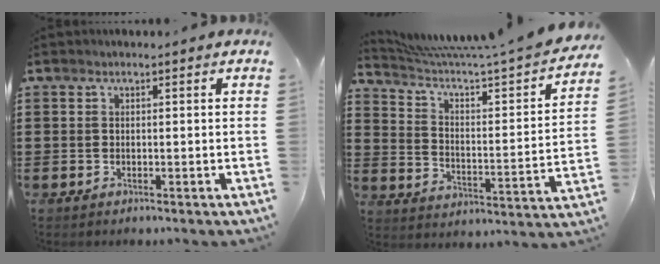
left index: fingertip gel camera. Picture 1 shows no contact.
{"total": 4.6, "force": [3.6, -0.1, 2.8], "torque": [-0.074, -0.046, 0.052]}